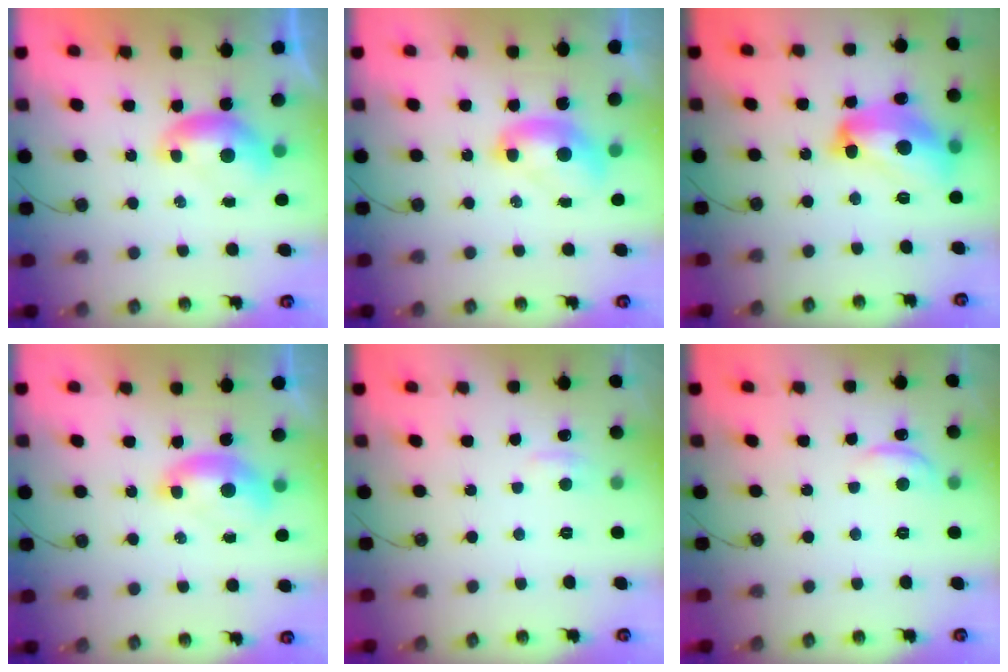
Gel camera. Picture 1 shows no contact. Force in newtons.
{"total": 2.0, "press": 2.0, "slide": 0.2}
{"total": 13.2, "press": 13.1, "slide": 1.0}
{"total": 1.5, "press": 1.4, "slide": 0.6}
{"total": 1.0, "press": 0.7, "slide": 0.7}
{"total": 2.6, "press": 2.5, "slide": 0.7}